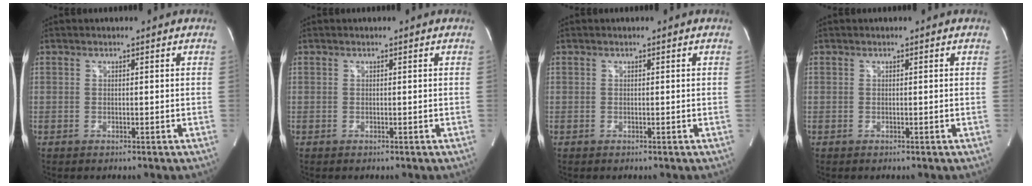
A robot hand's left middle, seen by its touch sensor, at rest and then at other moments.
{"total": 0.0}
{"total": 0.0}
{"total": 0.0}